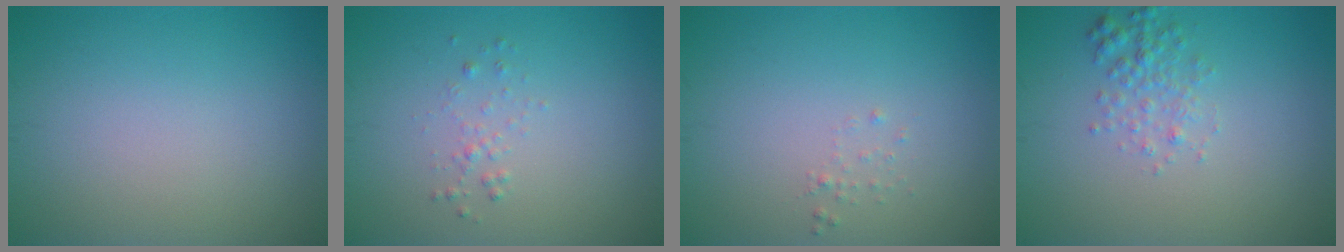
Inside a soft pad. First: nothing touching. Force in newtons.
{"total": 0.9, "press": 0.9, "slide": 0.0}
{"total": 0.5, "press": 0.5, "slide": 0.1}
{"total": 2.0, "press": 2.0, "slide": 0.1}